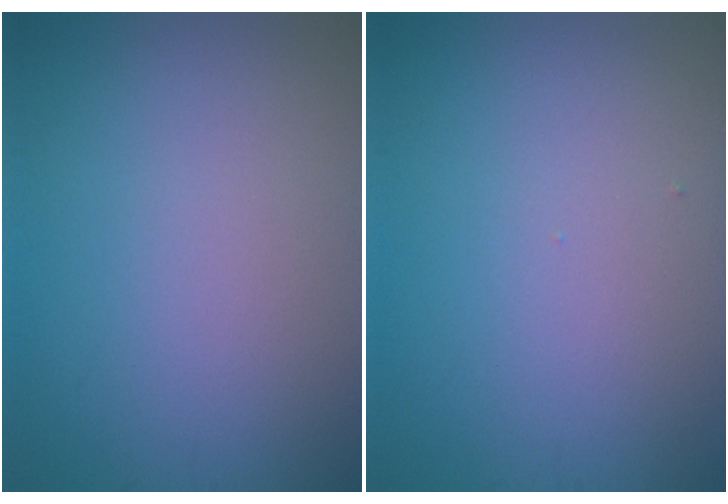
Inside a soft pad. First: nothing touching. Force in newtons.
{"total": 0.0}